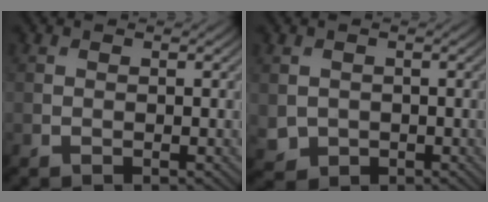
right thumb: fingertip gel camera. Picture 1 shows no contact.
{"total": 2.2, "force": [-0.1, 2.0, 0.8], "torque": [-0.027, -0.013, 0.001]}